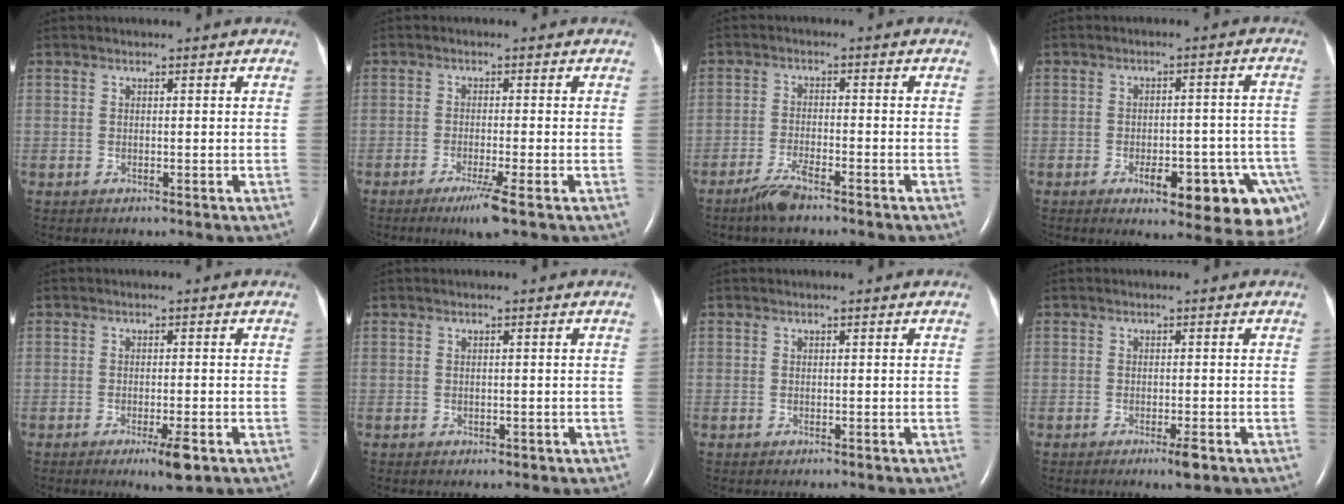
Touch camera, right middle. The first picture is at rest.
{"total": 3.9, "force": [-2.3, -0.6, 3.1], "torque": [-0.062, -0.015, -0.043]}
{"total": 4.2, "force": [-3.3, 0.4, 2.5], "torque": [-0.060, -0.006, -0.063]}
{"total": 15.4, "force": [-8.5, 5.2, 11.8], "torque": [-0.061, 0.027, -0.098]}
{"total": 4.3, "force": [-2.3, 0.3, 3.7], "torque": [-0.061, -0.011, -0.034]}
{"total": 0.9, "force": [-0.2, 0.7, 0.4], "torque": [-0.003, 0.001, 0.001]}
{"total": 0.0}
{"total": 2.0, "force": [-1.1, 0.1, 1.7], "torque": [-0.028, -0.004, -0.016]}